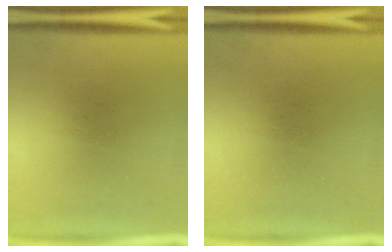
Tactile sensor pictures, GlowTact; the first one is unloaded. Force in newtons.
{"total": 0.0}